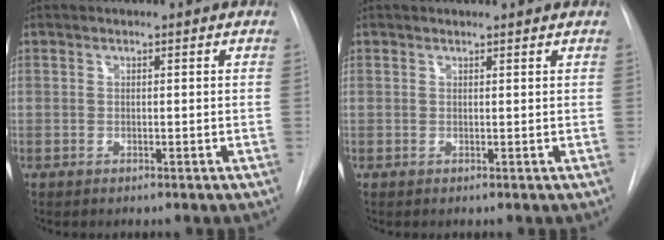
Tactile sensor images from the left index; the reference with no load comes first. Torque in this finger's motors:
{"motor_torque": [-0.26, 0.27, -0.16, -0.01]}